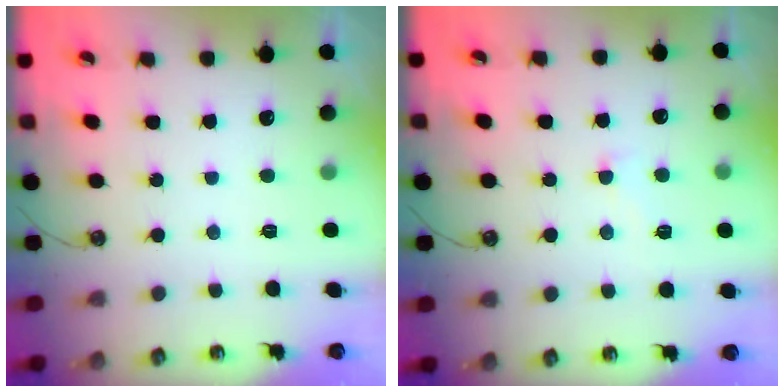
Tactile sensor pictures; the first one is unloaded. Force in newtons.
{"total": 0.9, "press": 0.8, "slide": 0.4}